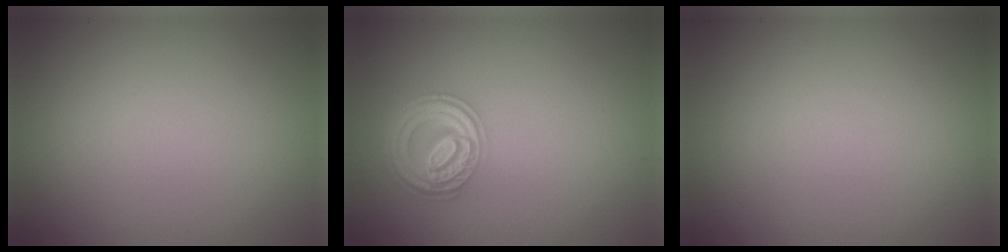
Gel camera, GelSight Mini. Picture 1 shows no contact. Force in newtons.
{"total": 4.5, "press": 3.5, "slide": 2.8}
{"total": 0.0}